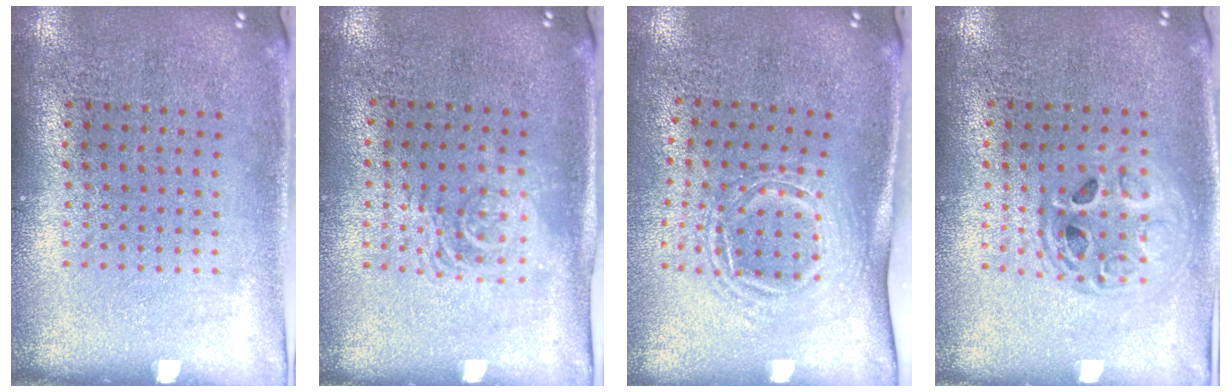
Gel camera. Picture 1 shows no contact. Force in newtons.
{"total": 1.4, "press": 1.2, "slide": 0.7}
{"total": 1.7, "press": 1.2, "slide": 1.2}
{"total": 1.5, "press": 1.3, "slide": 0.7}